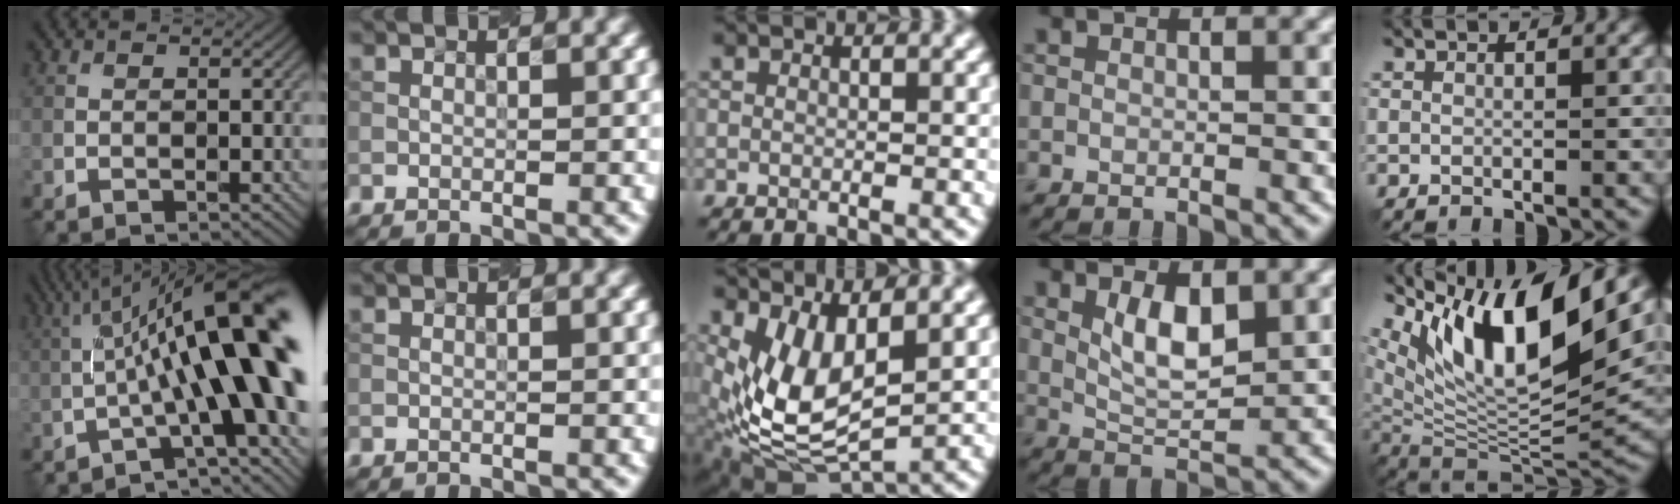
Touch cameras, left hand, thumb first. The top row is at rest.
{"thumb": {"total": 18.0, "force": [0.3, 3.9, 17.6], "torque": [-0.235, 0.039, 0.016]}, "middle": {"total": 7.5, "force": [1.0, 3.7, 6.4], "torque": [-0.140, -0.014, 0.021]}, "ring": {"total": 3.9, "force": [1.3, 1.7, 3.3], "torque": [-0.066, -0.004, 0.027]}, "little": {"total": 13.7, "force": [6.3, 4.5, 11.2], "torque": [-0.202, 0.003, 0.119]}}